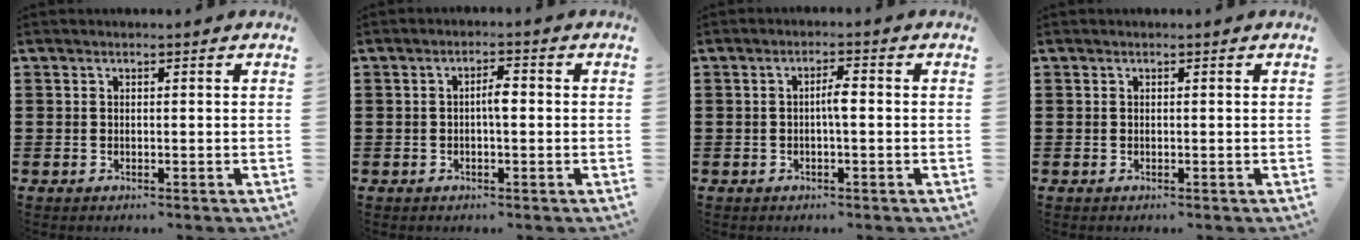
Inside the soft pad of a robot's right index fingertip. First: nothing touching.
{"total": 2.6, "force": [-0.1, 0.8, 2.5], "torque": [-0.046, 0.003, -0.004]}
{"total": 2.6, "force": [-0.2, 0.5, 2.5], "torque": [-0.046, 0.004, -0.005]}
{"total": 0.0}